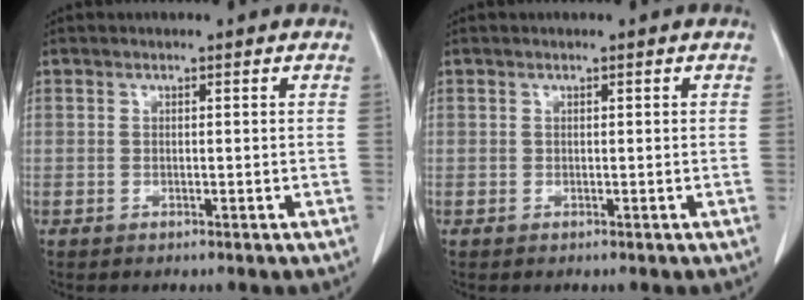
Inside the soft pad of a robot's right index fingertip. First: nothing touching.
{"total": 0.0}